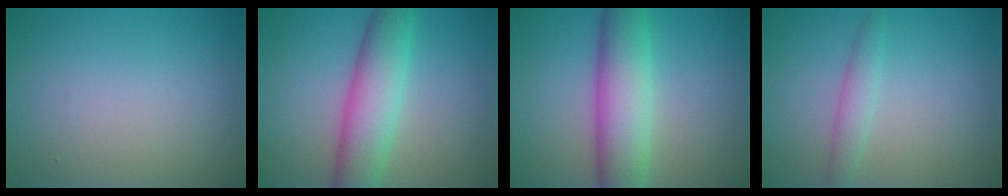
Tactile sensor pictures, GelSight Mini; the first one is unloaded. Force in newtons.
{"total": 6.8, "press": 6.8, "slide": 0.2}
{"total": 7.5, "press": 7.5, "slide": 0.3}
{"total": 1.9, "press": 1.9, "slide": 0.1}